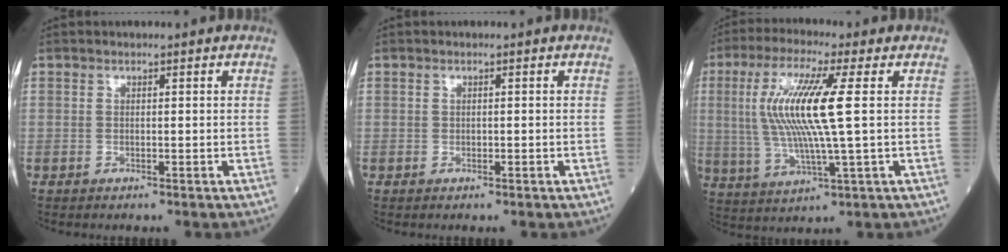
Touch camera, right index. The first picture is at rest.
{"total": 0.0}
{"total": 12.4, "force": [1.8, 0.2, 12.3], "torque": [-0.267, 0.002, 0.032]}